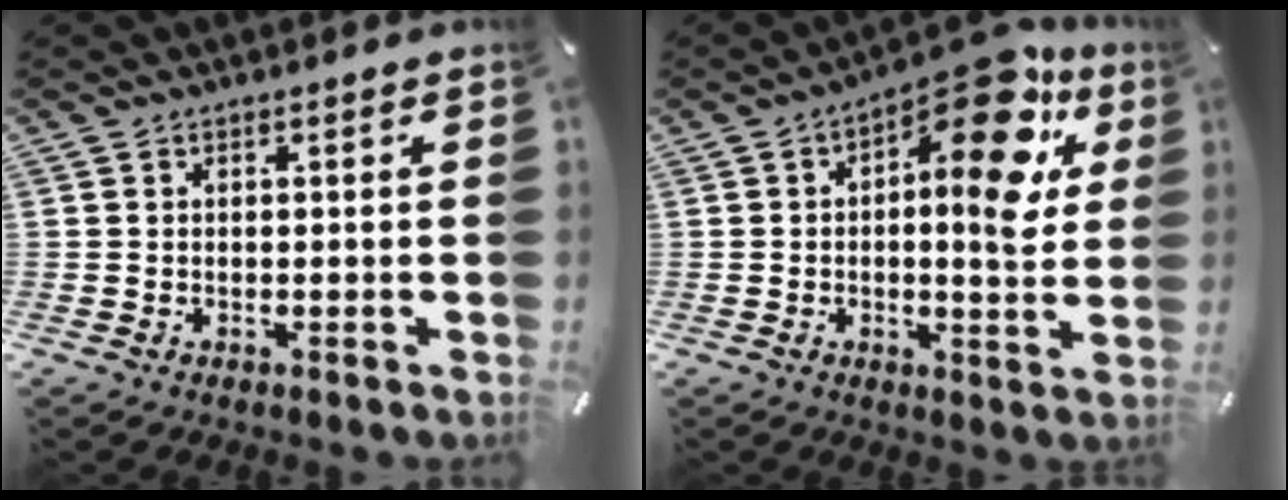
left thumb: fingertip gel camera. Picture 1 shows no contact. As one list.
[{"total": 16.2, "force": [7.9, 6.2, 12.7], "torque": [-0.159, -0.072, 0.123]}]